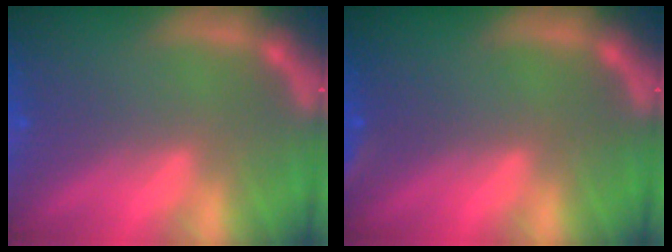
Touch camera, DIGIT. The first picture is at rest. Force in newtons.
{"total": 1.4}